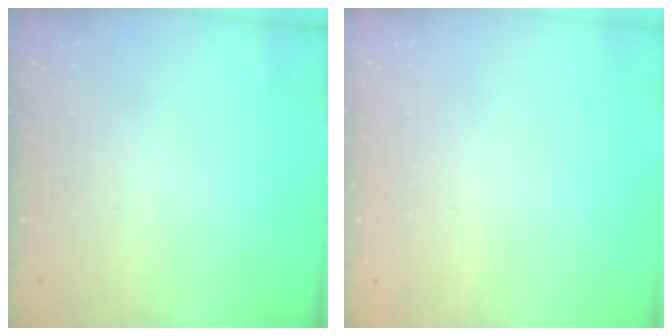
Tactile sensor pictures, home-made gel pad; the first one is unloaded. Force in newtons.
{"total": 0.0}